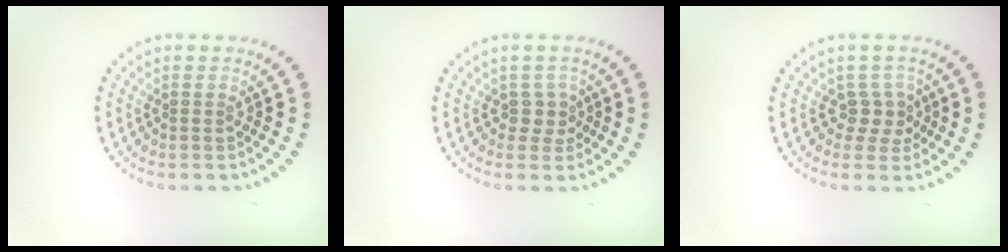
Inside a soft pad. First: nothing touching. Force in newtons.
{"total": 1.7, "press": 1.3, "slide": 1.1}
{"total": 2.1, "press": 1.6, "slide": 1.4}